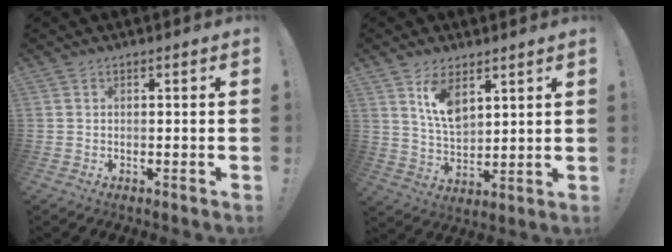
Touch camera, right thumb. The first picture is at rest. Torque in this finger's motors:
{"motor_torque": [2.49, 2.52, 0.65, -0.67, 0.32]}